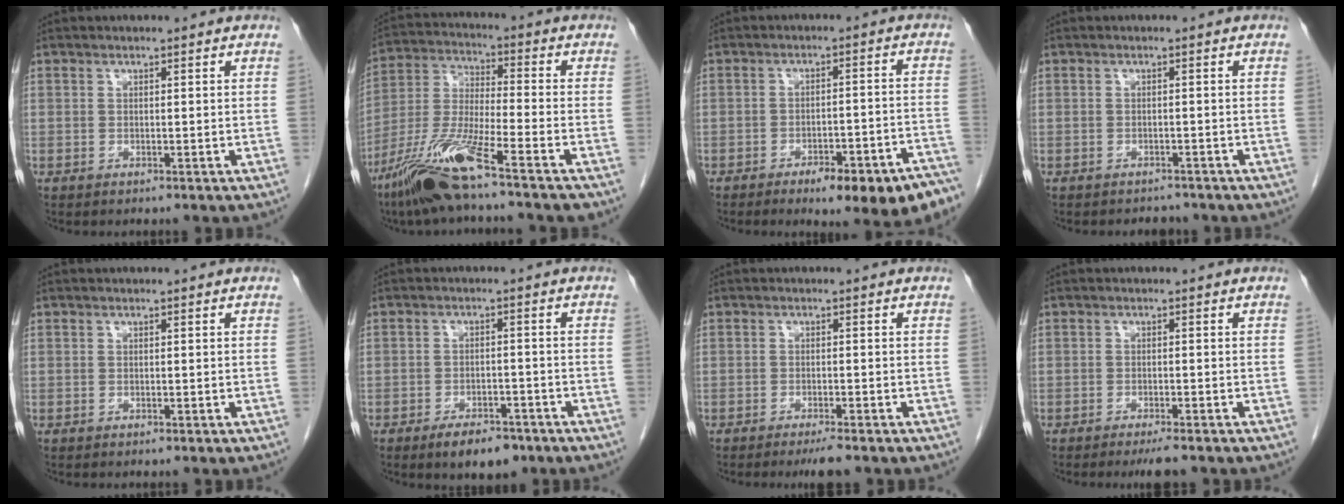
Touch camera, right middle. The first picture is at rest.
{"total": 13.2, "force": [-8.8, 0.2, 9.8], "torque": [-0.213, -0.030, -0.169]}
{"total": 13.8, "force": [-9.7, 3.5, 9.1], "torque": [-0.059, 0.032, -0.129]}
{"total": 2.2, "force": [-2.0, 0.9, -0.2], "torque": [-0.001, -0.002, -0.030]}
{"total": 0.0}
{"total": 6.1, "force": [-4.2, 2.6, 3.5], "torque": [-0.055, 0.000, -0.061]}
{"total": 3.0, "force": [-2.4, 0.2, 1.8], "torque": [-0.025, -0.004, -0.035]}
{"total": 3.1, "force": [-2.5, 0.3, 1.9], "torque": [-0.023, -0.004, -0.035]}